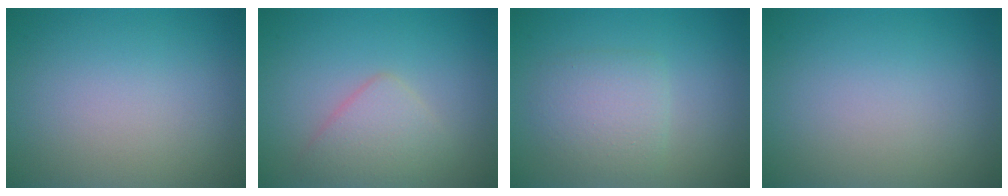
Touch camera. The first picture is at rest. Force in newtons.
{"total": 2.7, "press": 2.7, "slide": 0.2}
{"total": 2.9, "press": 2.9, "slide": 0.1}
{"total": 0.0}